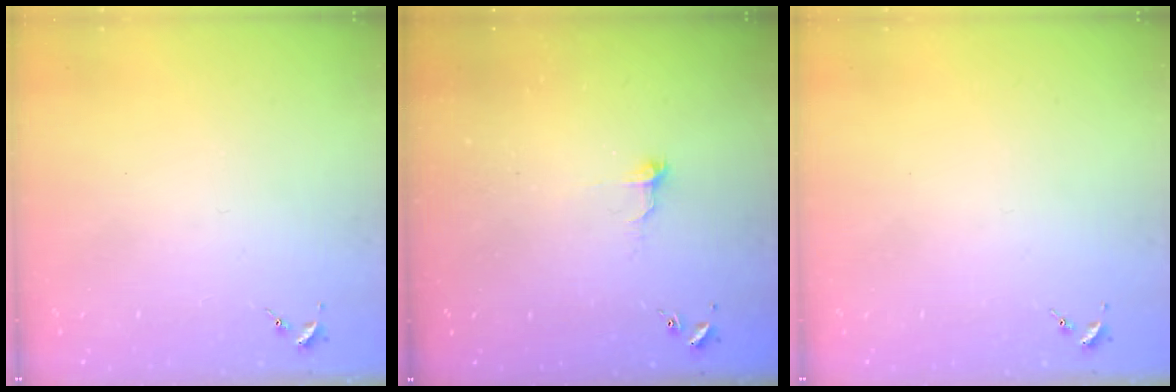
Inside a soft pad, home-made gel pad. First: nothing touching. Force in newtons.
{"total": 7.5, "press": 7.5, "slide": 0.7}
{"total": 0.0}